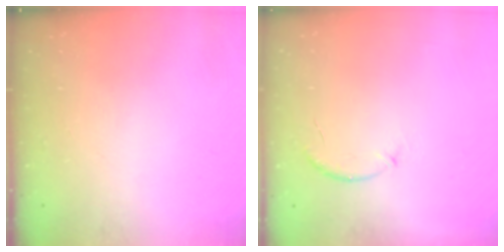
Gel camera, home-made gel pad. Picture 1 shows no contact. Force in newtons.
{"total": 6.5, "press": 6.5, "slide": 1.0}